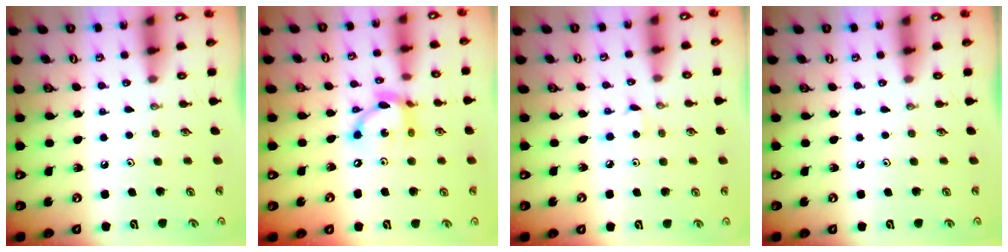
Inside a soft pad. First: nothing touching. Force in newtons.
{"total": 10.5, "press": 10.5, "slide": 0.6}
{"total": 2.9, "press": 2.8, "slide": 0.3}
{"total": 0.0}